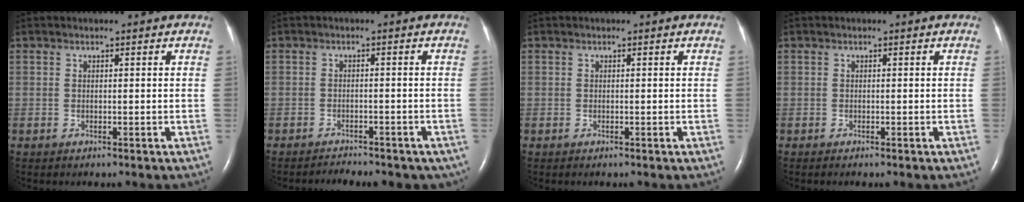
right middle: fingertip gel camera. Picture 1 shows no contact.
{"total": 8.2, "force": [-7.0, 3.0, 3.0], "torque": [-0.039, -0.001, -0.074]}
{"total": 0.0}
{"total": 0.0}